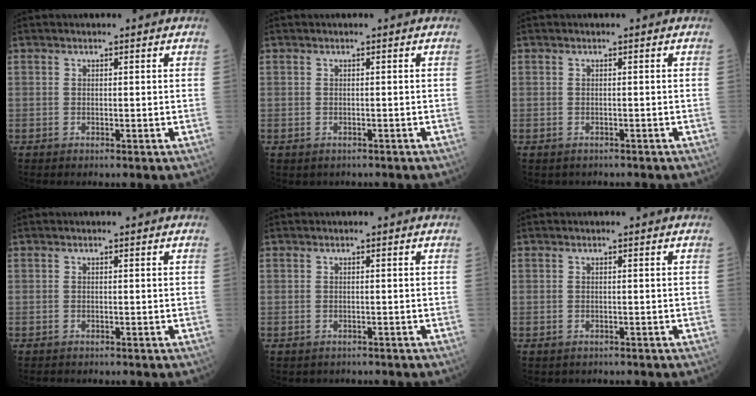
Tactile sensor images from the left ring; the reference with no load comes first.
{"total": 1.4, "force": [-1.0, 0.9, 0.2], "torque": [-0.006, 0.001, -0.010]}
{"total": 1.8, "force": [-1.5, 1.0, 0.1], "torque": [-0.007, 0.001, -0.017]}
{"total": 1.2, "force": [-1.1, 0.4, 0.3], "torque": [-0.008, -0.002, -0.014]}
{"total": 1.9, "force": [-1.6, 1.0, 0.1], "torque": [-0.005, 0.000, -0.020]}
{"total": 1.5, "force": [-1.2, 0.8, 0.1], "torque": [-0.007, 0.001, -0.013]}